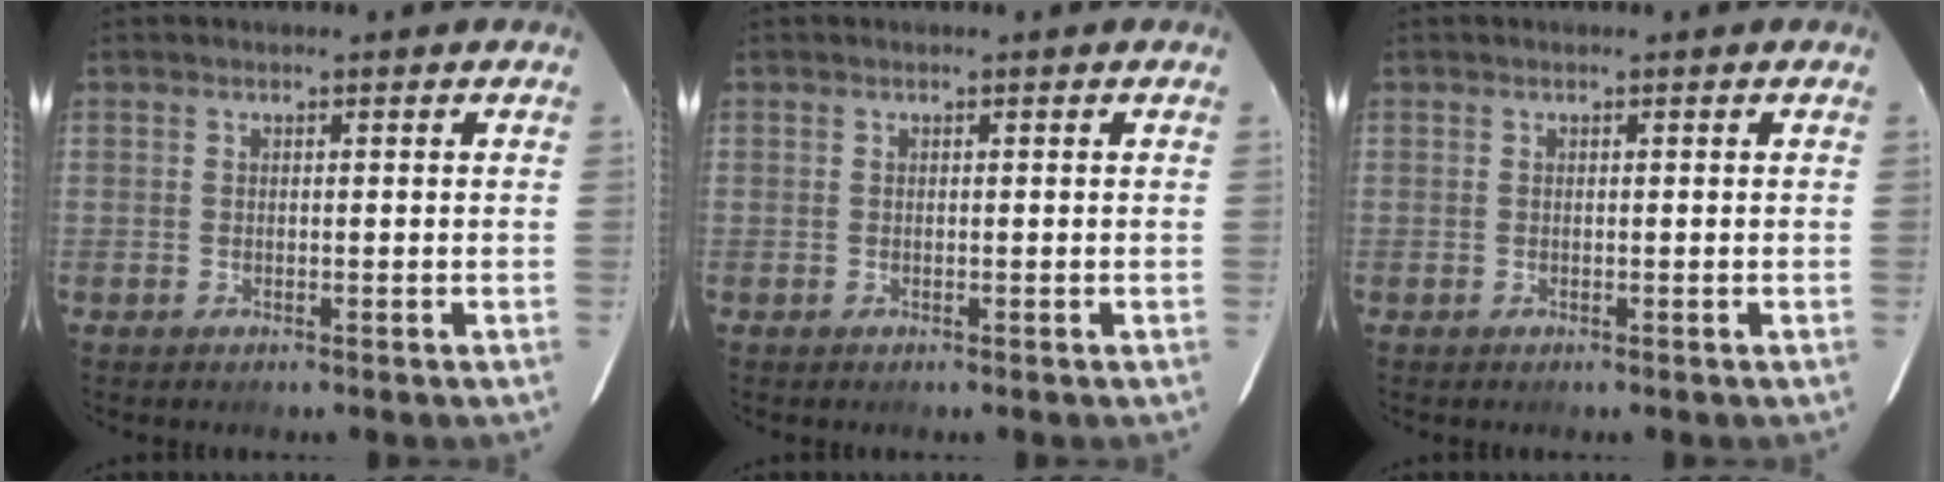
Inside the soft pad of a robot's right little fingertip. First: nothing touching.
{"total": 0.0}
{"total": 0.0}